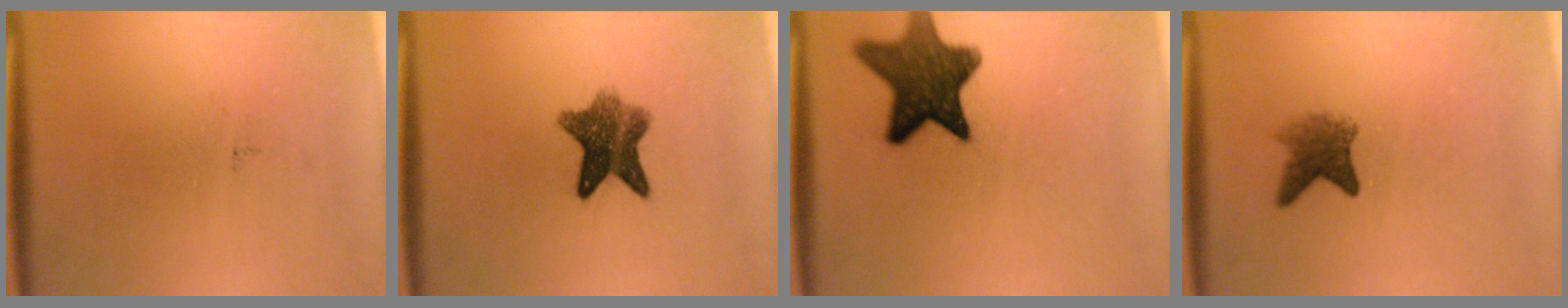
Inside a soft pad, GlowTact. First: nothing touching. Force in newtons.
{"total": 8.0}
{"total": 12.4}
{"total": 3.4}